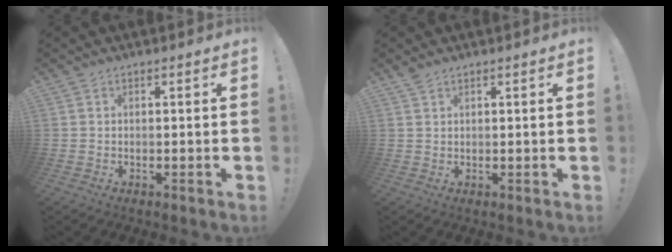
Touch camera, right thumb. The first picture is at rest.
{"total": 1.6, "force": [1.2, 0.7, 0.6], "torque": [-0.021, 0.002, 0.025]}